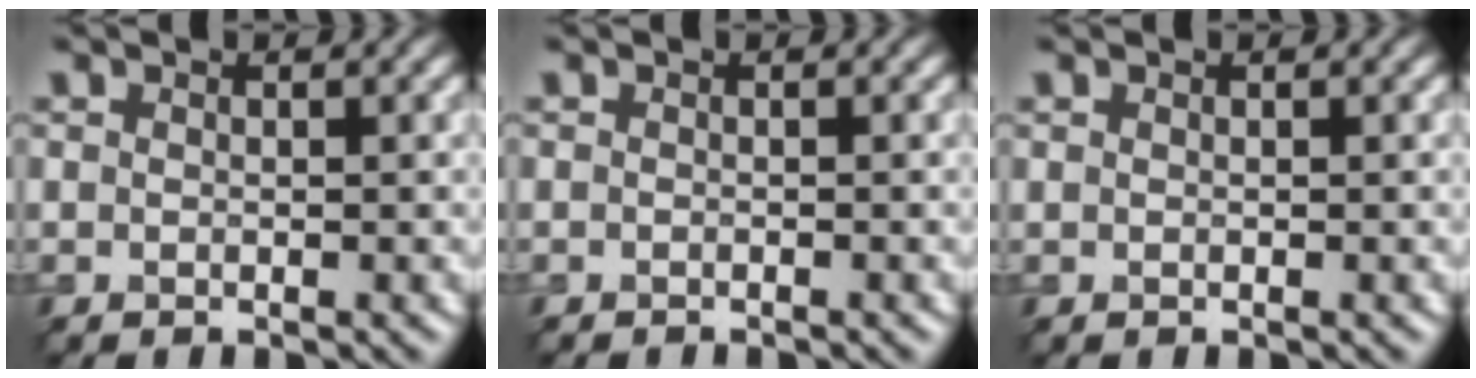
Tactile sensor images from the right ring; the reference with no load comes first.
{"total": 1.1, "force": [-1.1, 0.1, 0.2], "torque": [0.002, -0.007, -0.016]}
{"total": 0.0}